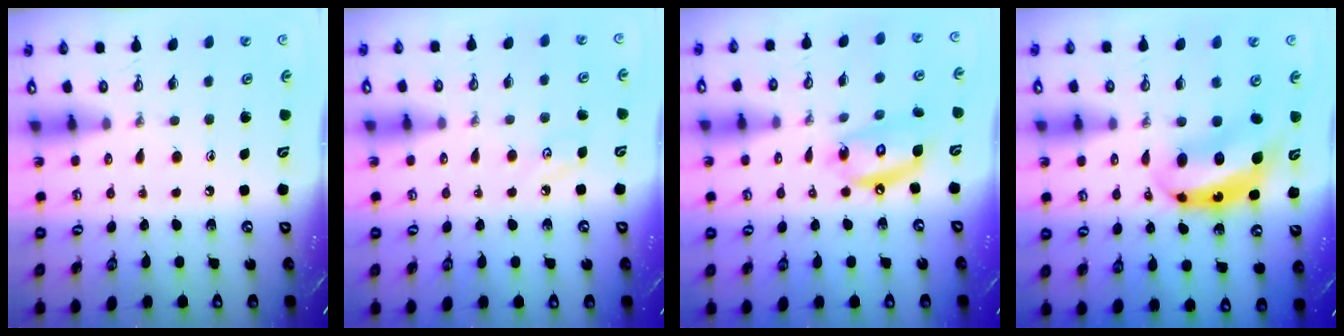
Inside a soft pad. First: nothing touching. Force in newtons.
{"total": 4.0, "press": 3.9, "slide": 0.6}
{"total": 12.4, "press": 12.3, "slide": 1.3}
{"total": 8.4, "press": 8.3, "slide": 0.9}